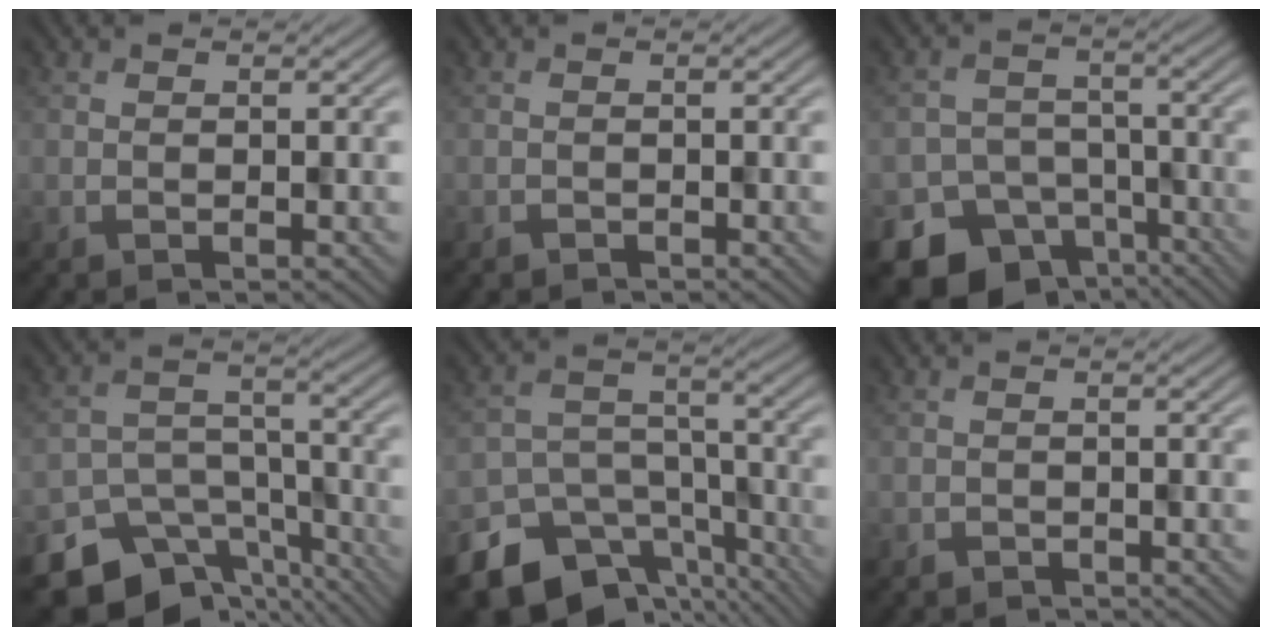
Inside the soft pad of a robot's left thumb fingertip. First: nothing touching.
{"total": 0.8, "force": [-0.7, 0.3, -0.3], "torque": [0.006, -0.001, -0.010]}
{"total": 12.7, "force": [-8.9, 8.4, 3.3], "torque": [-0.062, -0.030, -0.112]}
{"total": 13.5, "force": [-10.5, 7.4, 4.2], "torque": [-0.072, -0.021, -0.133]}
{"total": 14.6, "force": [-11.0, 8.5, 4.5], "torque": [-0.097, -0.037, -0.137]}
{"total": 1.1, "force": [-0.9, 0.4, -0.3], "torque": [0.007, 0.000, -0.015]}